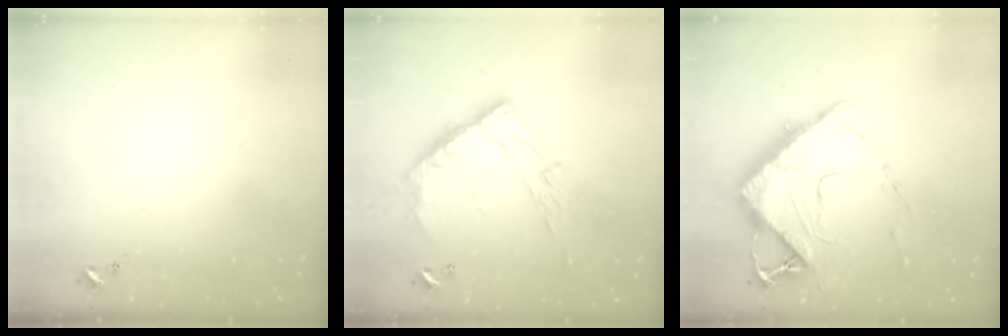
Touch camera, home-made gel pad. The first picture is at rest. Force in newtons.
{"total": 14.5, "press": 14.5, "slide": 1.1}
{"total": 13.6, "press": 13.6, "slide": 0.8}